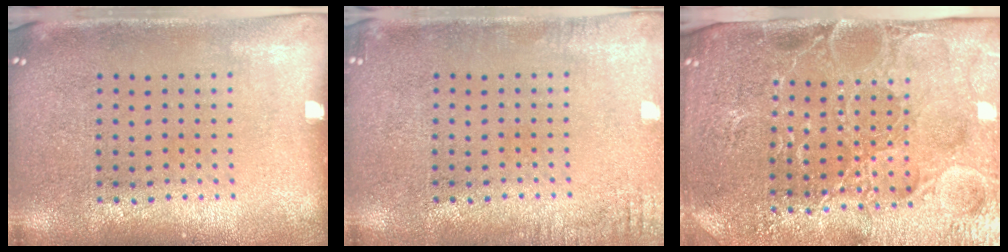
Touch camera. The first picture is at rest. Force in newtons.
{"total": 1.5, "press": 1.5, "slide": 0.3}
{"total": 4.9, "press": 4.5, "slide": 1.9}